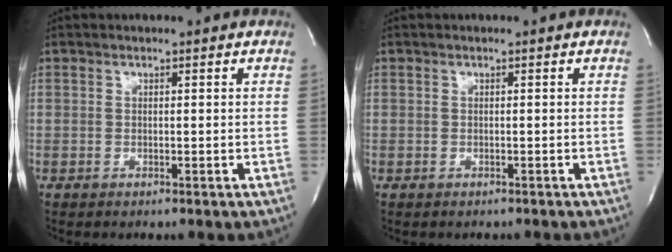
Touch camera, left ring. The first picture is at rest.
{"total": 1.2, "force": [-1.0, 0.5, 0.3], "torque": [-0.011, 0.000, -0.011]}